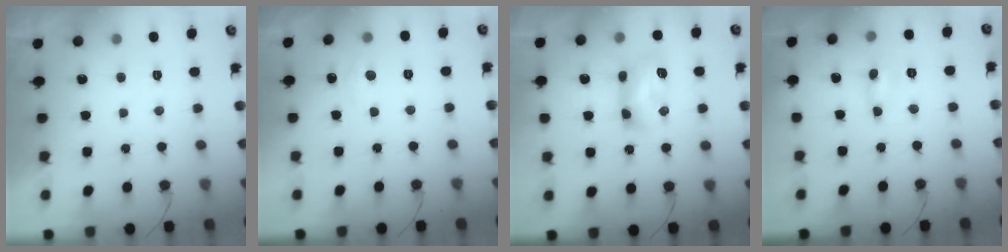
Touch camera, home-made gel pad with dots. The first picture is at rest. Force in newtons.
{"total": 6.5, "press": 6.4, "slide": 0.7}
{"total": 10.9, "press": 10.9, "slide": 1.0}
{"total": 0.0}